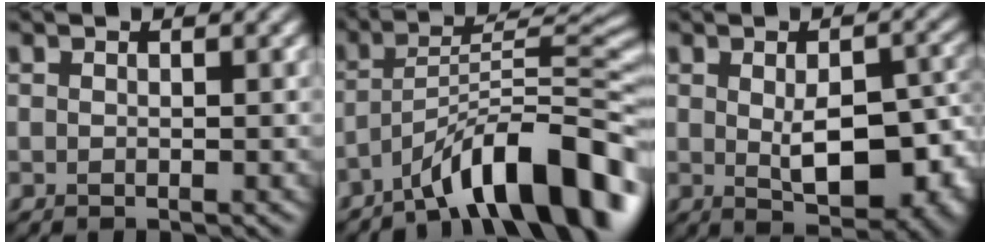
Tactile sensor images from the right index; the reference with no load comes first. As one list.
[{"total": 11.0, "force": [-7.1, 2.5, 8.1], "torque": [-0.107, 0.022, -0.121]}, {"total": 9.1, "force": [-1.1, 4.6, 7.7], "torque": [-0.111, -0.021, 0.000]}]